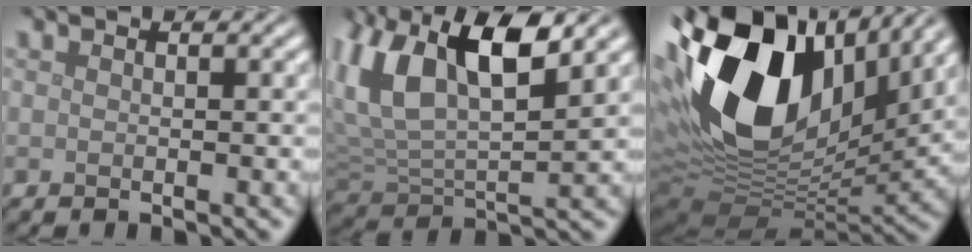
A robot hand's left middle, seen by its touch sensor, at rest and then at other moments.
{"total": 10.4, "force": [4.6, 5.1, 7.9], "torque": [-0.169, 0.011, 0.082]}
{"total": 18.8, "force": [5.6, 12.0, 13.4], "torque": [-0.301, -0.002, 0.102]}